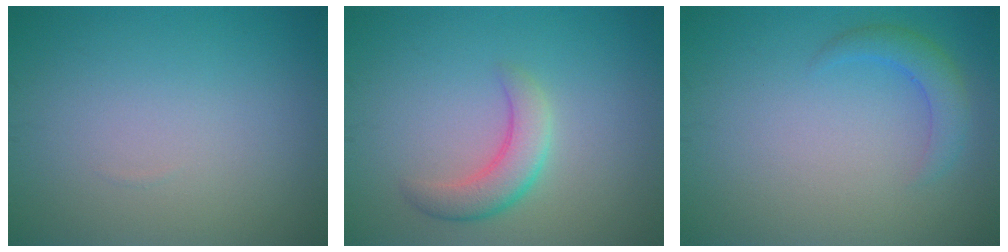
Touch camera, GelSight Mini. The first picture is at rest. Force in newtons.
{"total": 3.2, "press": 3.2, "slide": 0.2}
{"total": 2.3, "press": 2.3, "slide": 0.0}